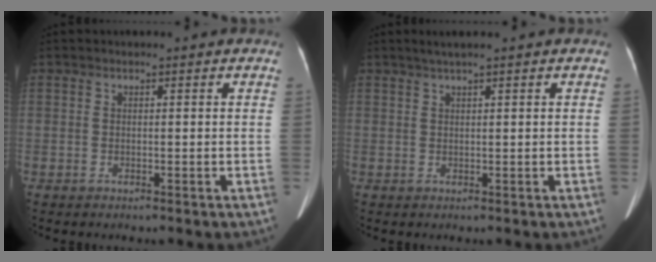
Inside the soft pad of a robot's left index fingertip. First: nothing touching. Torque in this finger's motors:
{"motor_torque": [0.10, 0.06, -0.10, 0.07]}